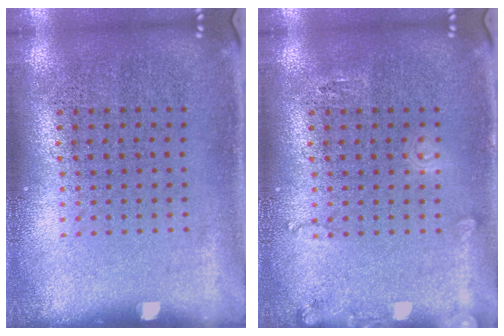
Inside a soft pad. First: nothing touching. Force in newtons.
{"total": 1.3, "press": 1.3, "slide": 0.2}